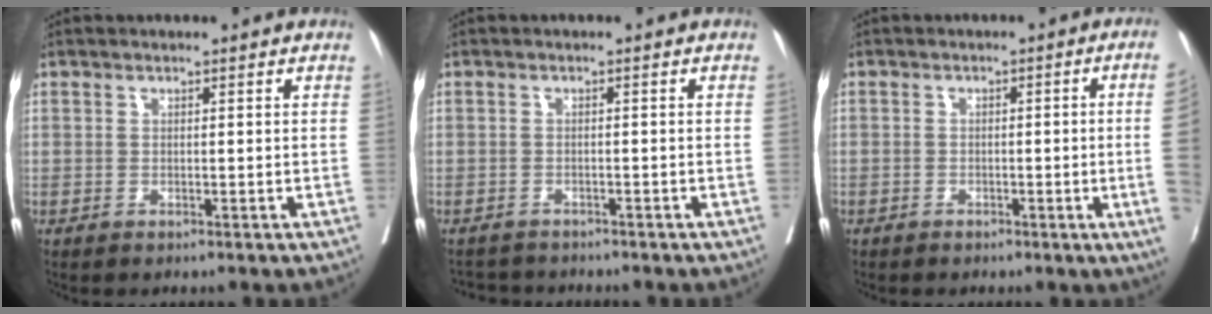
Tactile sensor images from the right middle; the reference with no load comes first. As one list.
[{"total": 3.7, "force": [-3.6, 0.8, 0.1], "torque": [0.002, -0.009, -0.057]}, {"total": 5.4, "force": [-1.1, -0.8, 5.2], "torque": [-0.059, 0.001, -0.016]}]